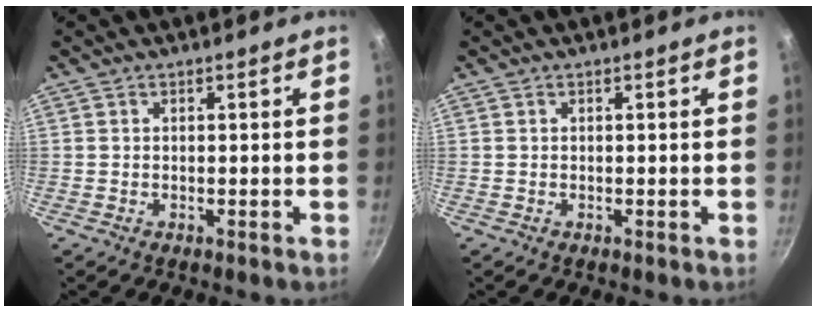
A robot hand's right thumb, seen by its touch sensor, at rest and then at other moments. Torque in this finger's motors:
{"motor_torque": [0.37, 0.28, 0.20, -0.39, 0.03]}